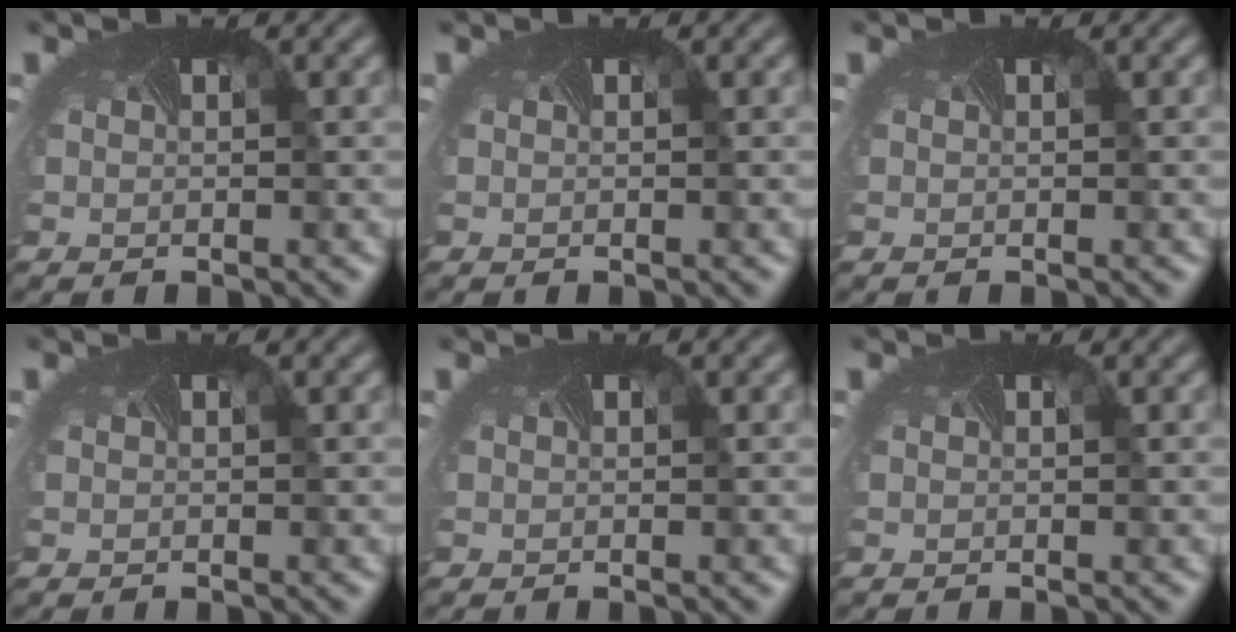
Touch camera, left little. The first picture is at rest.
{"total": 0.0}
{"total": 0.0}
{"total": 0.0}
{"total": 0.0}
{"total": 0.0}